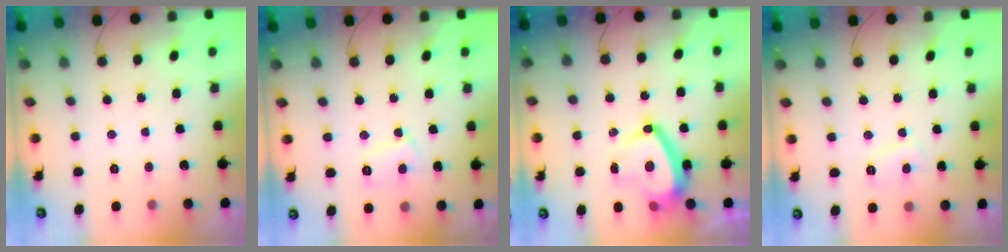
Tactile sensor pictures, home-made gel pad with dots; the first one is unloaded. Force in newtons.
{"total": 6.6, "press": 6.6, "slide": 0.5}
{"total": 12.0, "press": 11.9, "slide": 1.6}
{"total": 3.1, "press": 3.1, "slide": 0.3}